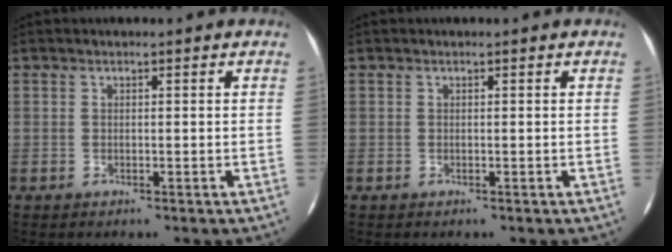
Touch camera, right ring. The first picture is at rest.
{"total": 0.0}